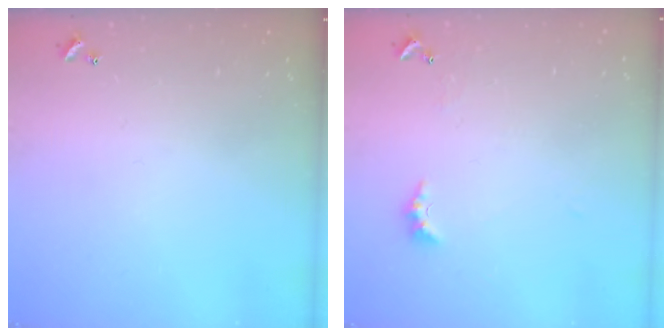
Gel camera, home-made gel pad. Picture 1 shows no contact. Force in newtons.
{"total": 2.9, "press": 2.8, "slide": 0.7}